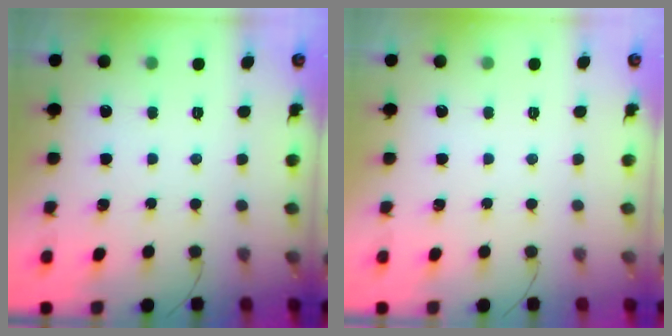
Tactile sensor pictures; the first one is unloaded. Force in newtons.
{"total": 0.0}